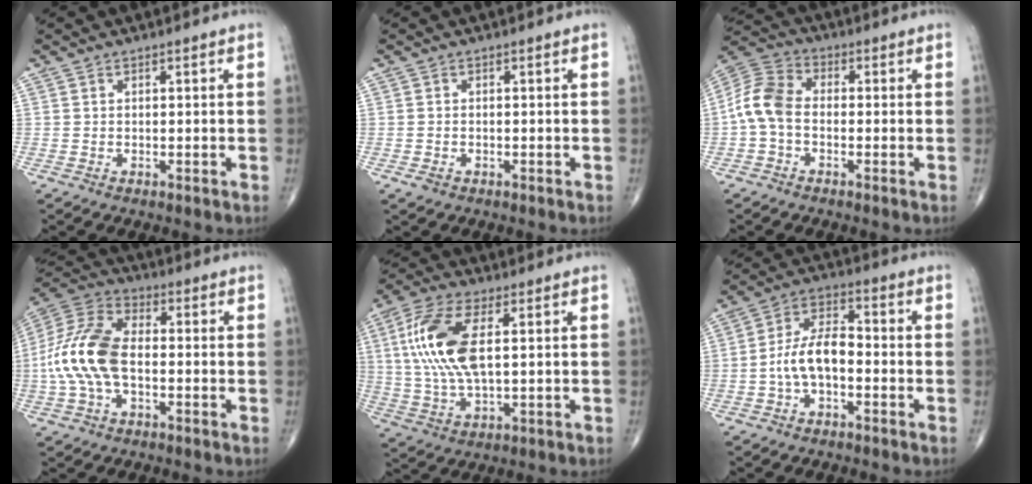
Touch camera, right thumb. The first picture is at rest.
{"total": 1.4, "force": [-0.7, 1.0, 0.7], "torque": [-0.013, 0.004, -0.009]}
{"total": 8.5, "force": [-1.2, 5.6, 6.2], "torque": [-0.124, 0.026, -0.040]}
{"total": 15.1, "force": [-1.8, 8.4, 12.4], "torque": [-0.271, 0.034, -0.038]}
{"total": 14.2, "force": [2.7, 6.0, 12.6], "torque": [-0.280, 0.002, 0.054]}
{"total": 8.5, "force": [-2.0, 4.4, 7.0], "torque": [-0.130, 0.036, -0.045]}